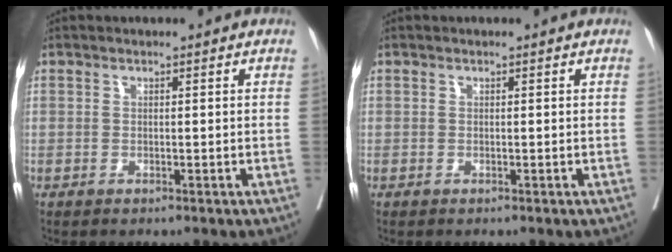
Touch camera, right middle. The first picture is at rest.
{"total": 0.0}